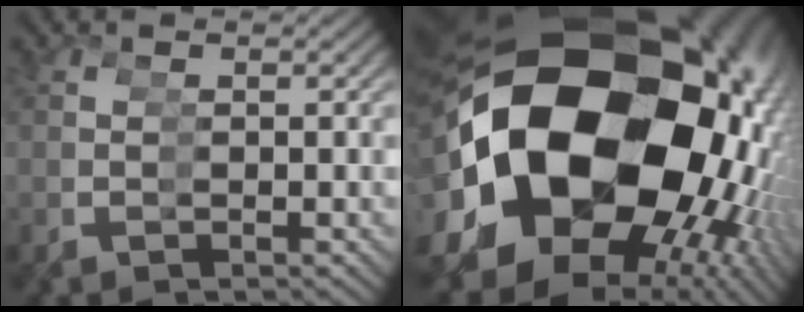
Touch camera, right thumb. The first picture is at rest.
{"total": 30.8, "force": [0.6, 20.4, 23.1], "torque": [-0.406, -0.037, 0.029]}